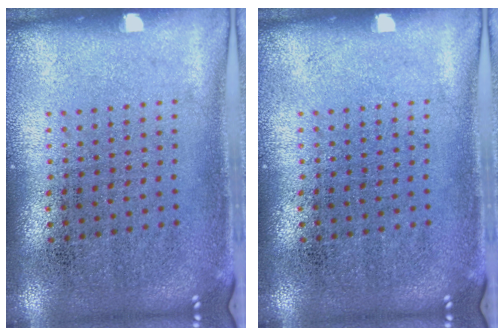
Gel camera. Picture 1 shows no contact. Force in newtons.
{"total": 0.0}